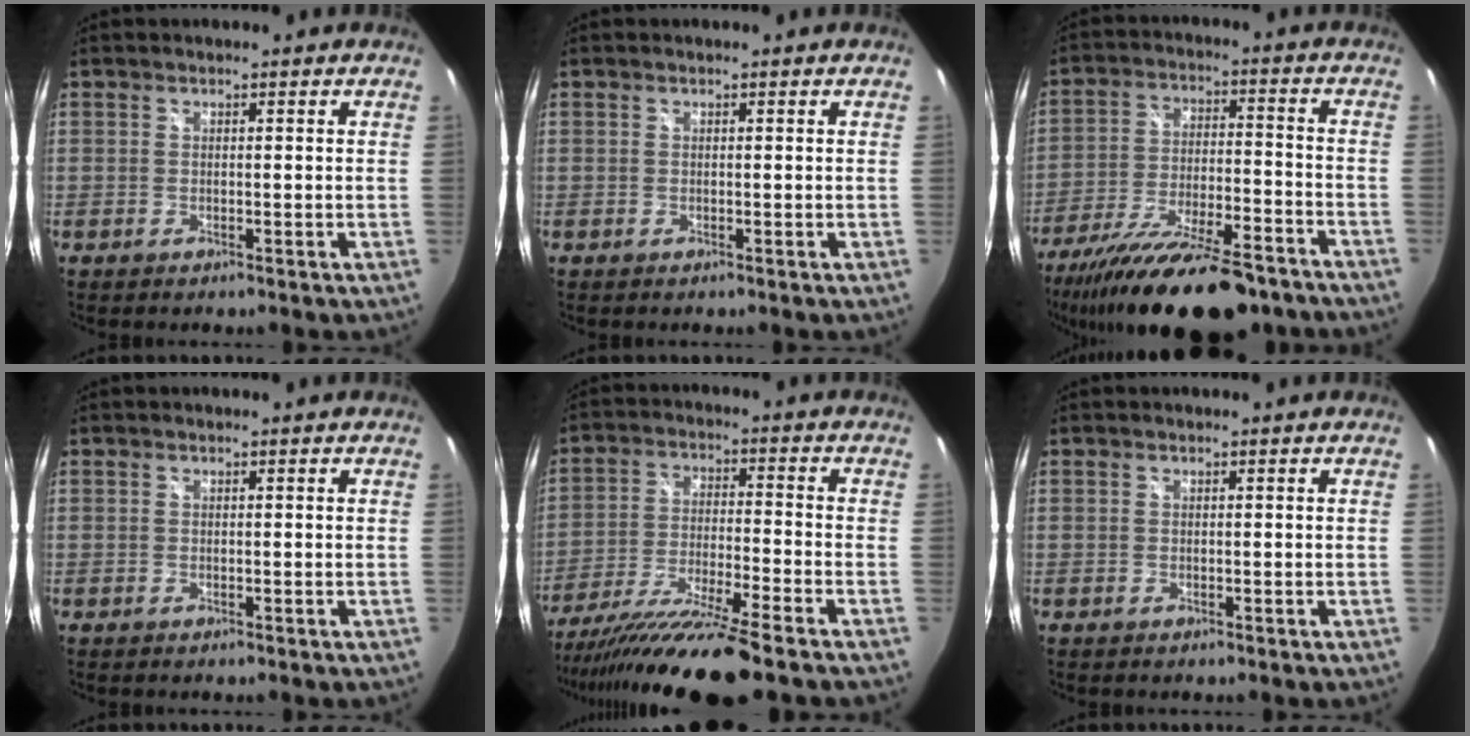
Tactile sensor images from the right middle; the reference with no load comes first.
{"total": 0.0}
{"total": 23.4, "force": [-18.3, 6.1, 13.2], "torque": [-0.244, -0.052, -0.281]}
{"total": 0.0}
{"total": 16.4, "force": [-13.7, -1.0, 9.1], "torque": [-0.182, -0.045, -0.237]}
{"total": 0.0}